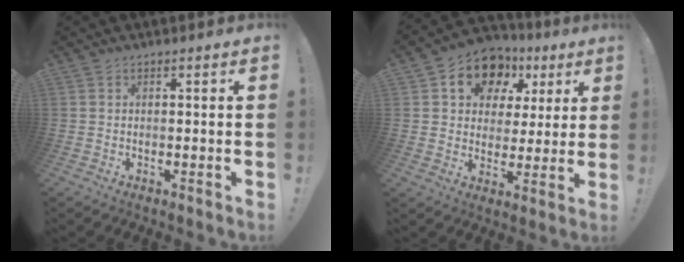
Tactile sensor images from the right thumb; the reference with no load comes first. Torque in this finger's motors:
{"motor_torque": [1.07, 2.06, 0.45, -0.03, 0.00]}